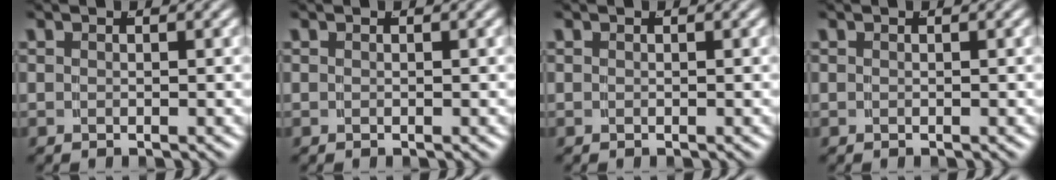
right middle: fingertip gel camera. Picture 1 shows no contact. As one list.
[{"total": 0.0}, {"total": 0.0}, {"total": 0.0}]